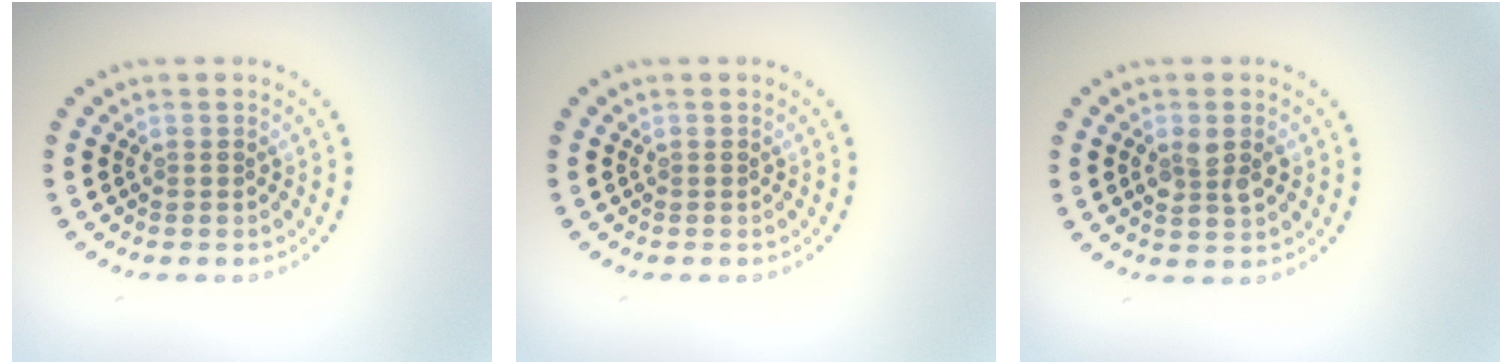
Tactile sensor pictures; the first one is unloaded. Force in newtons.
{"total": 0.0}
{"total": 2.6, "press": 2.6, "slide": 0.2}